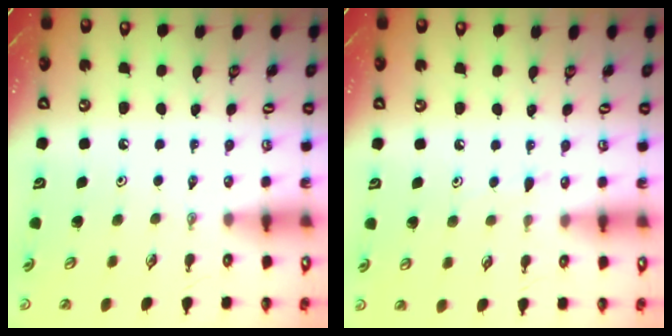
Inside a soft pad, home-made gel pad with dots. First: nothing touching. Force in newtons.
{"total": 5.5, "press": 5.4, "slide": 0.7}